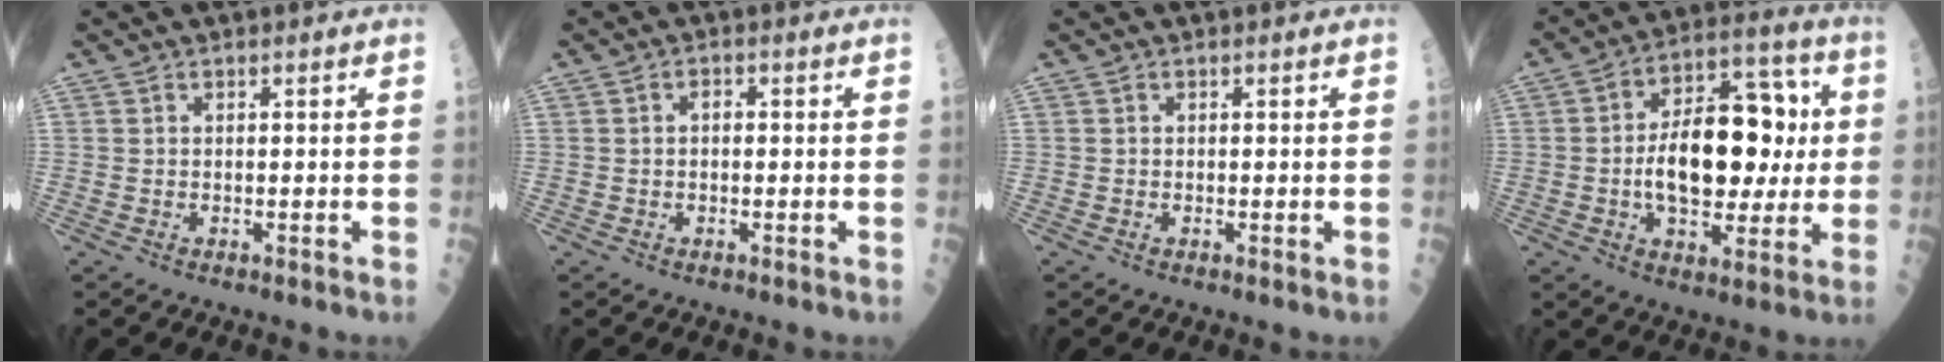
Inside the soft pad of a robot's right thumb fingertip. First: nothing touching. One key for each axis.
{"total": 1.4, "fx": 0.0, "fy": 0.9, "fz": 1.1, "tx": -0.012, "ty": 0.003, "tz": -0.003}
{"total": 0.0}
{"total": 19.7, "fx": 0.3, "fy": 11.2, "fz": 16.2, "tx": -0.216, "ty": 0.025, "tz": 0.006}